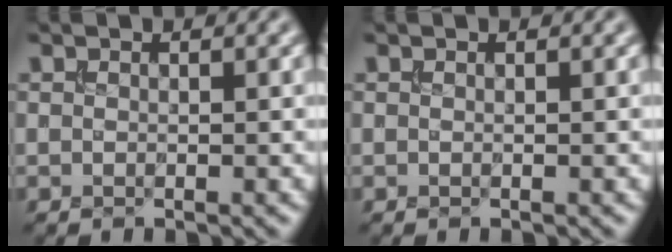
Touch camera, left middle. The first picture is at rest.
{"total": 0.0}